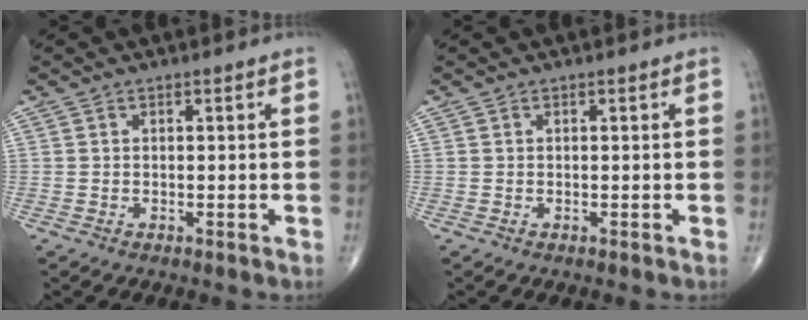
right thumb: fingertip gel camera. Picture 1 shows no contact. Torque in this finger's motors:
{"motor_torque": [0.05, 0.05, 0.00, 0.00, 0.01]}